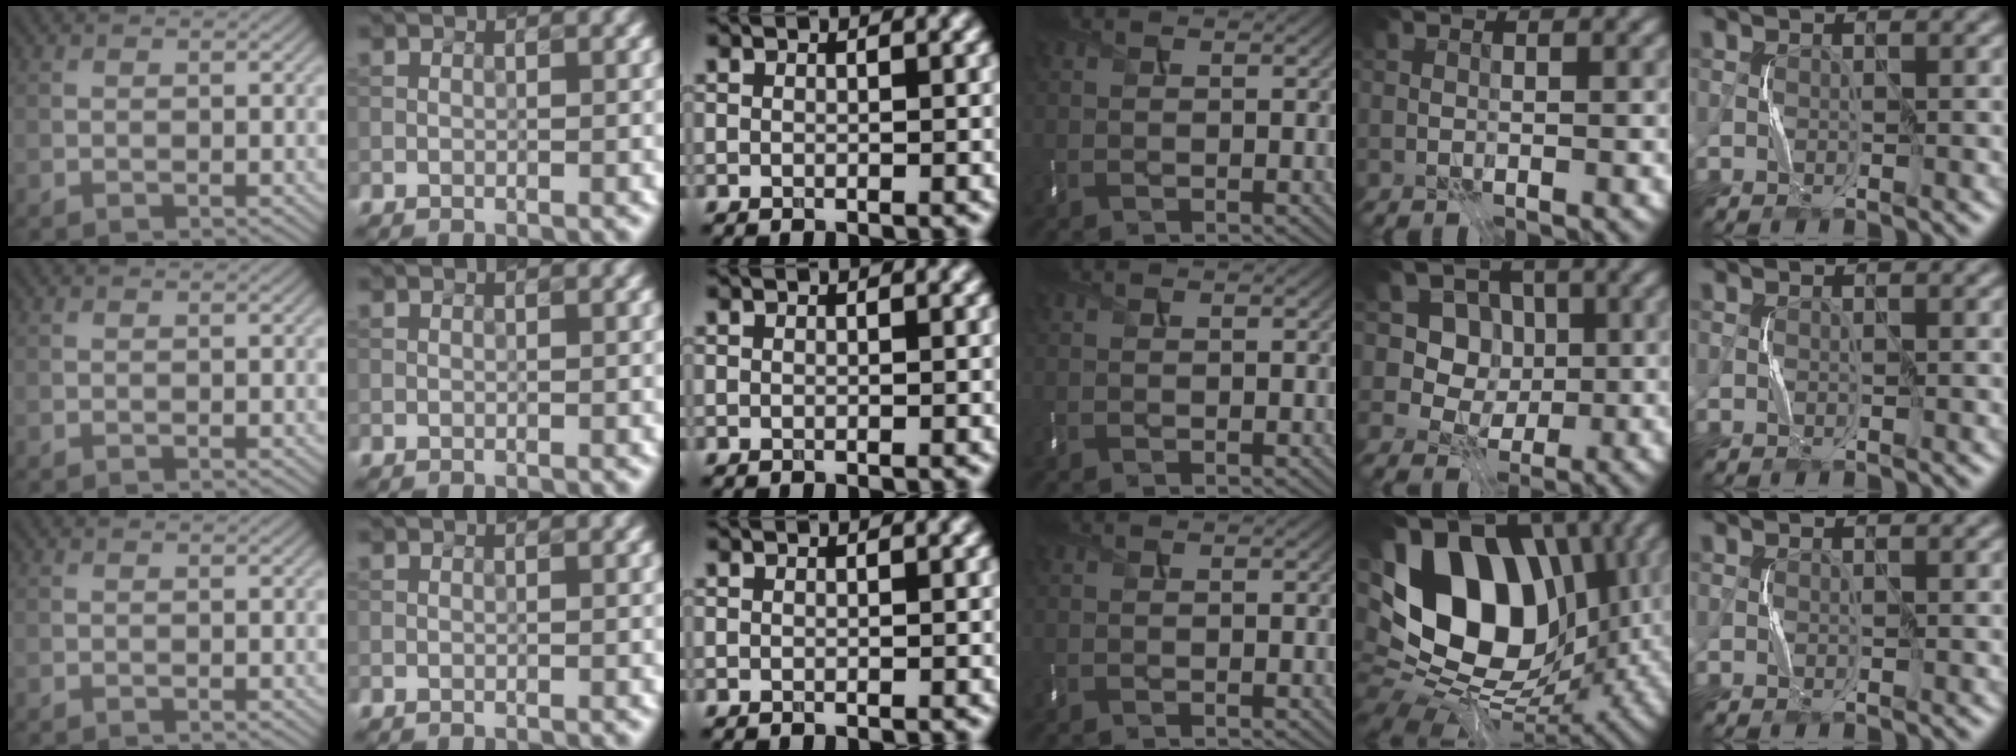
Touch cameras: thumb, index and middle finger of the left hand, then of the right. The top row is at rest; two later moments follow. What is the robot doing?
{"motion": "press", "object": "mouse"}